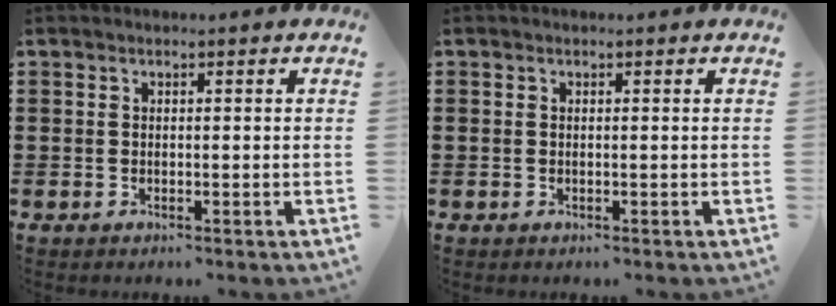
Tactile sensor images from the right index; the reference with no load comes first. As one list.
[{"total": 0.0}]